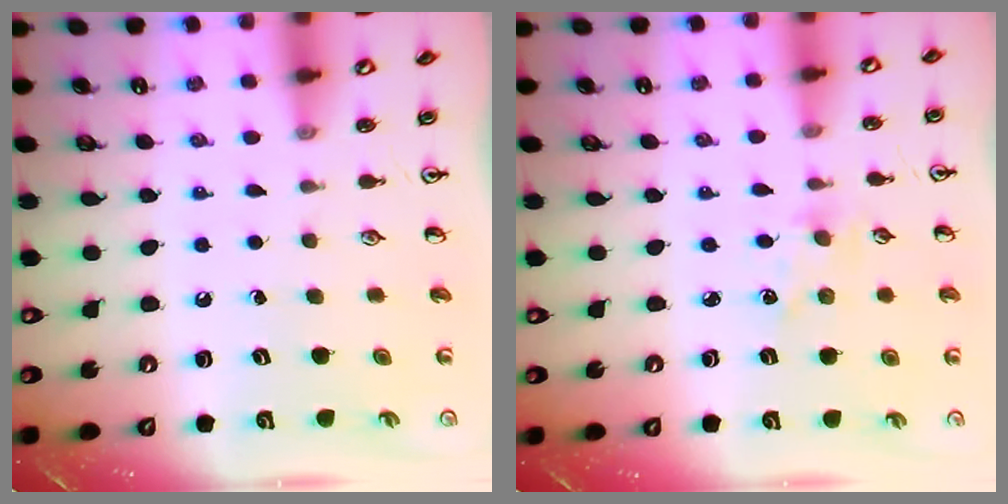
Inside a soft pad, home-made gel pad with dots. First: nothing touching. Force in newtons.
{"total": 2.1, "press": 2.0, "slide": 0.4}